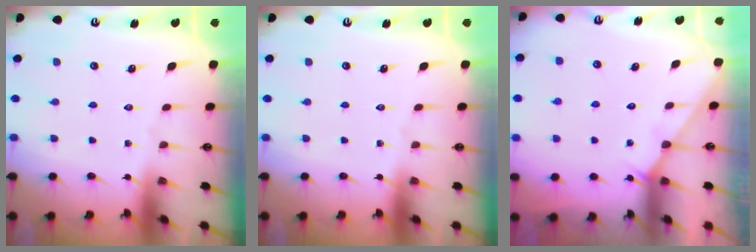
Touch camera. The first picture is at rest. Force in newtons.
{"total": 0.0}
{"total": 2.7, "press": 2.7, "slide": 0.2}